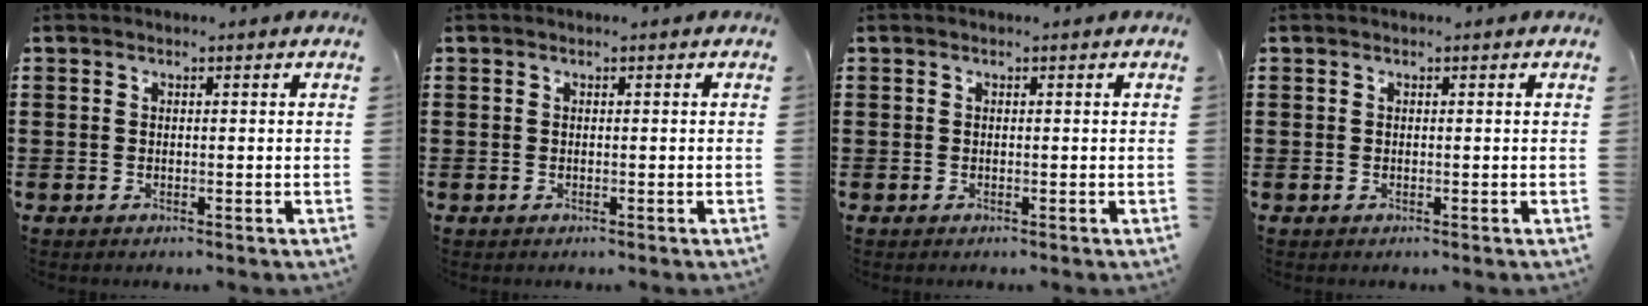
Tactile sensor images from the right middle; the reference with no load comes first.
{"total": 0.0}
{"total": 0.0}
{"total": 0.0}